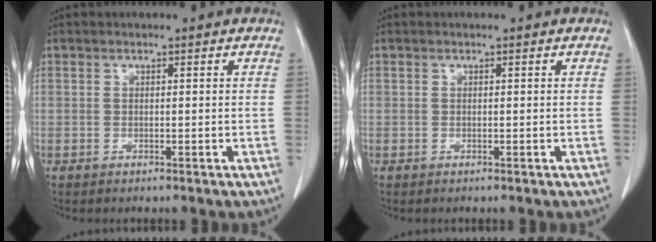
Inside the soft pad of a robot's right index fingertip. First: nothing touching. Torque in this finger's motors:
{"motor_torque": [0.00, 0.00, 0.03, 0.00]}